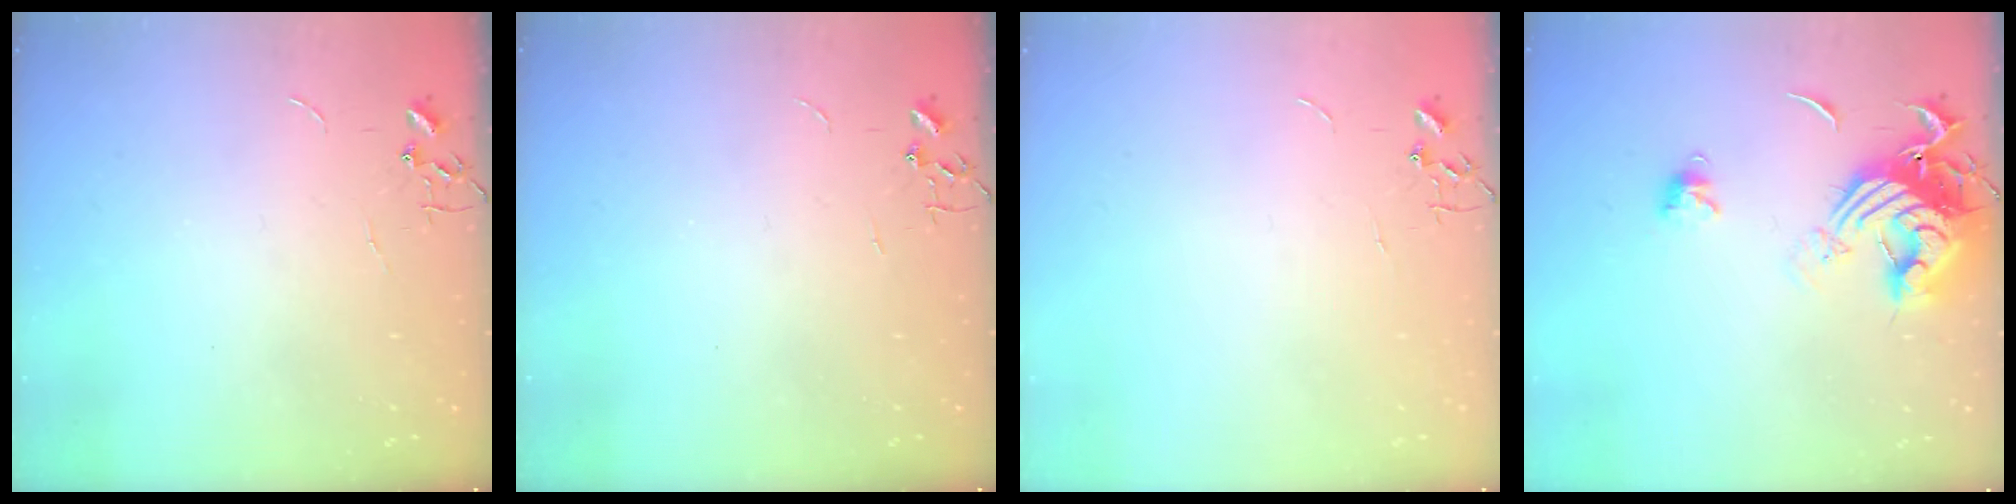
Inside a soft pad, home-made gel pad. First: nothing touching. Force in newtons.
{"total": 0.0}
{"total": 0.0}
{"total": 15.0, "press": 14.9, "slide": 1.6}